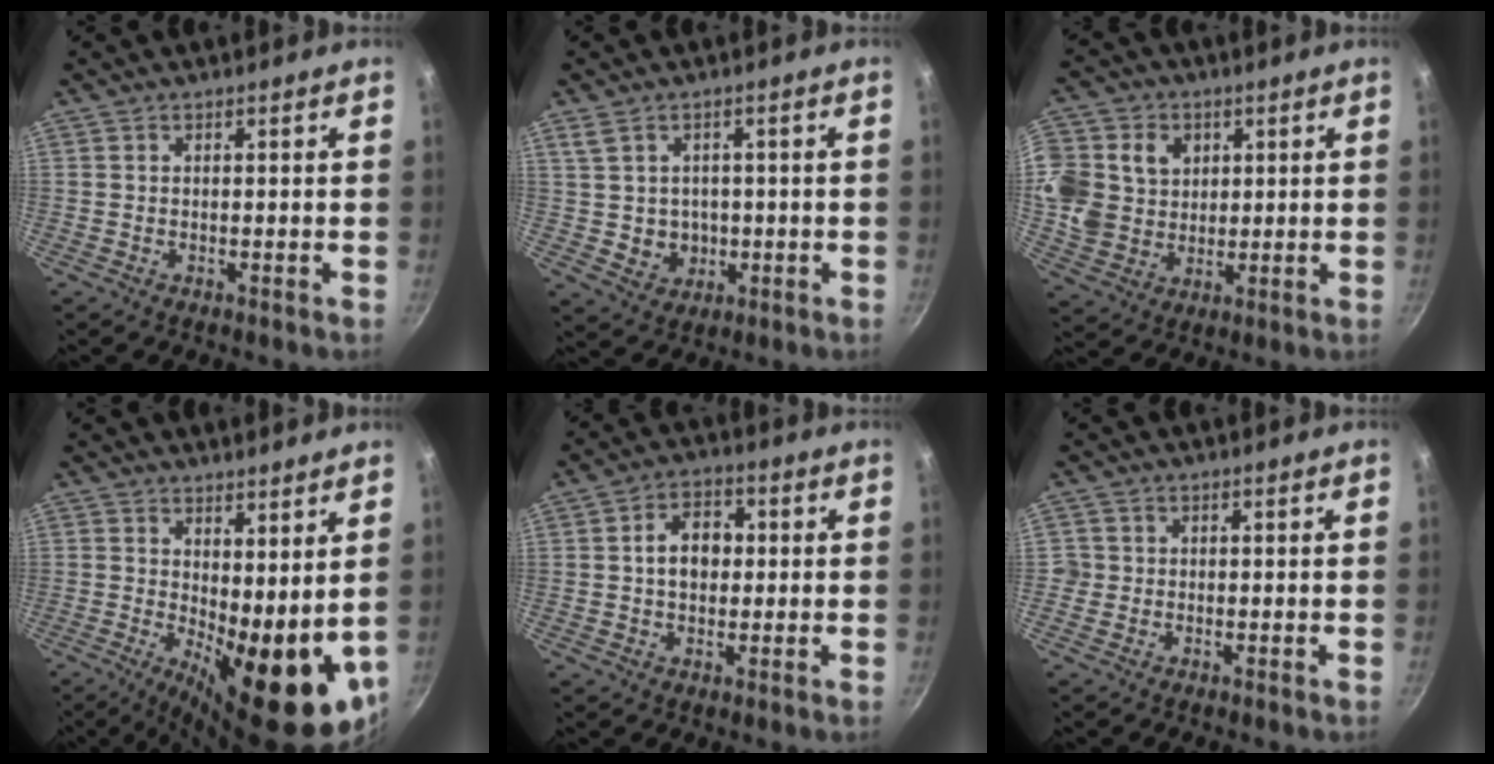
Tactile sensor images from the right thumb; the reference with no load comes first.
{"total": 5.9, "force": [0.3, 5.1, 3.0], "torque": [-0.031, 0.008, 0.019]}
{"total": 16.3, "force": [3.7, 14.0, 7.3], "torque": [-0.153, 0.000, 0.067]}
{"total": 16.0, "force": [1.4, 6.3, 14.7], "torque": [-0.168, -0.032, 0.035]}
{"total": 7.6, "force": [0.6, 5.5, 5.1], "torque": [-0.050, 0.016, 0.002]}
{"total": 1.8, "force": [-0.3, 1.8, 0.3], "torque": [0.005, 0.007, -0.007]}